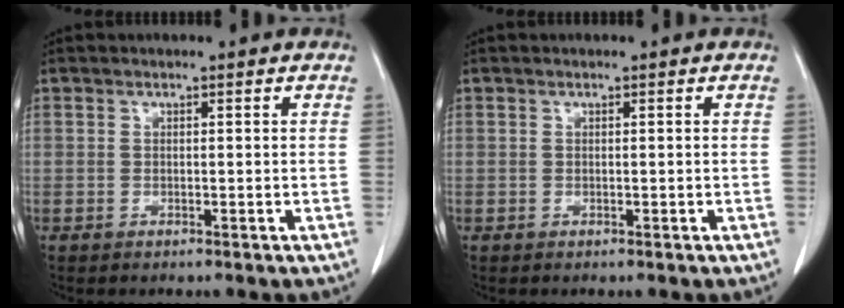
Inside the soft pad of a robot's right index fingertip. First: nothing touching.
{"total": 0.0}